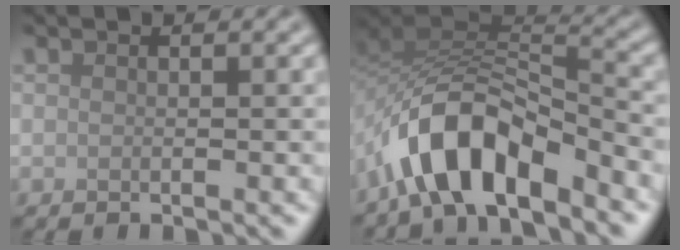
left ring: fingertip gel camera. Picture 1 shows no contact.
{"total": 7.8, "force": [-5.1, 3.4, 4.9], "torque": [-0.078, 0.003, -0.097]}